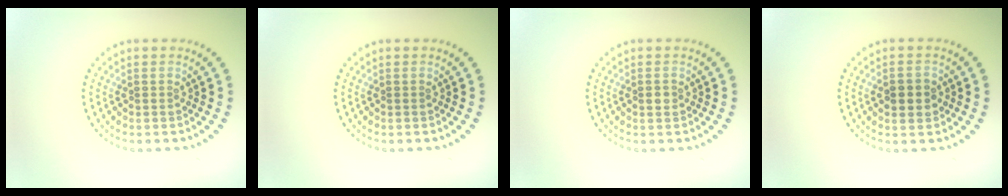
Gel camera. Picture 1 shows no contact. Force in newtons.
{"total": 0.0}
{"total": 1.0, "press": 1.0, "slide": 0.1}
{"total": 2.4, "press": 2.4, "slide": 0.1}